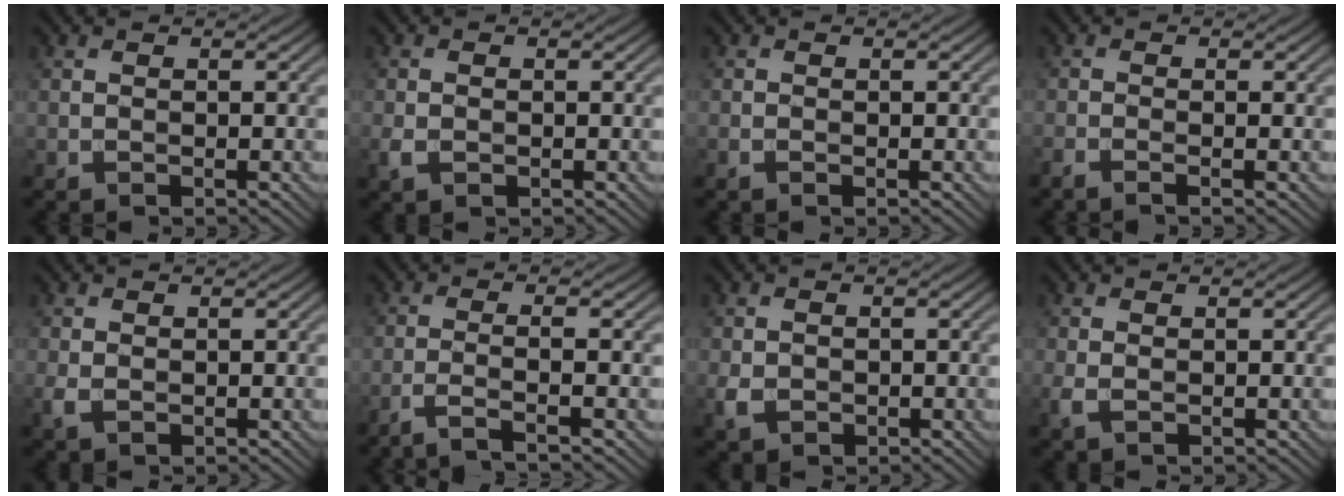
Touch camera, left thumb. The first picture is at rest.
{"total": 1.9, "force": [-0.5, 1.3, 1.3], "torque": [-0.031, -0.003, -0.010]}
{"total": 0.7, "force": [-0.4, 0.3, 0.4], "torque": [-0.011, -0.002, -0.007]}
{"total": 1.4, "force": [-0.9, 0.0, 1.1], "torque": [-0.021, 0.001, -0.025]}
{"total": 1.7, "force": [0.0, 1.1, 1.2], "torque": [-0.032, -0.003, 0.003]}
{"total": 3.3, "force": [-1.9, 0.3, 2.7], "torque": [-0.037, 0.008, -0.060]}
{"total": 2.4, "force": [-0.5, 1.9, 1.4], "torque": [-0.033, -0.007, -0.009]}
{"total": 1.6, "force": [-0.1, 0.9, 1.4], "torque": [-0.036, -0.001, 0.000]}